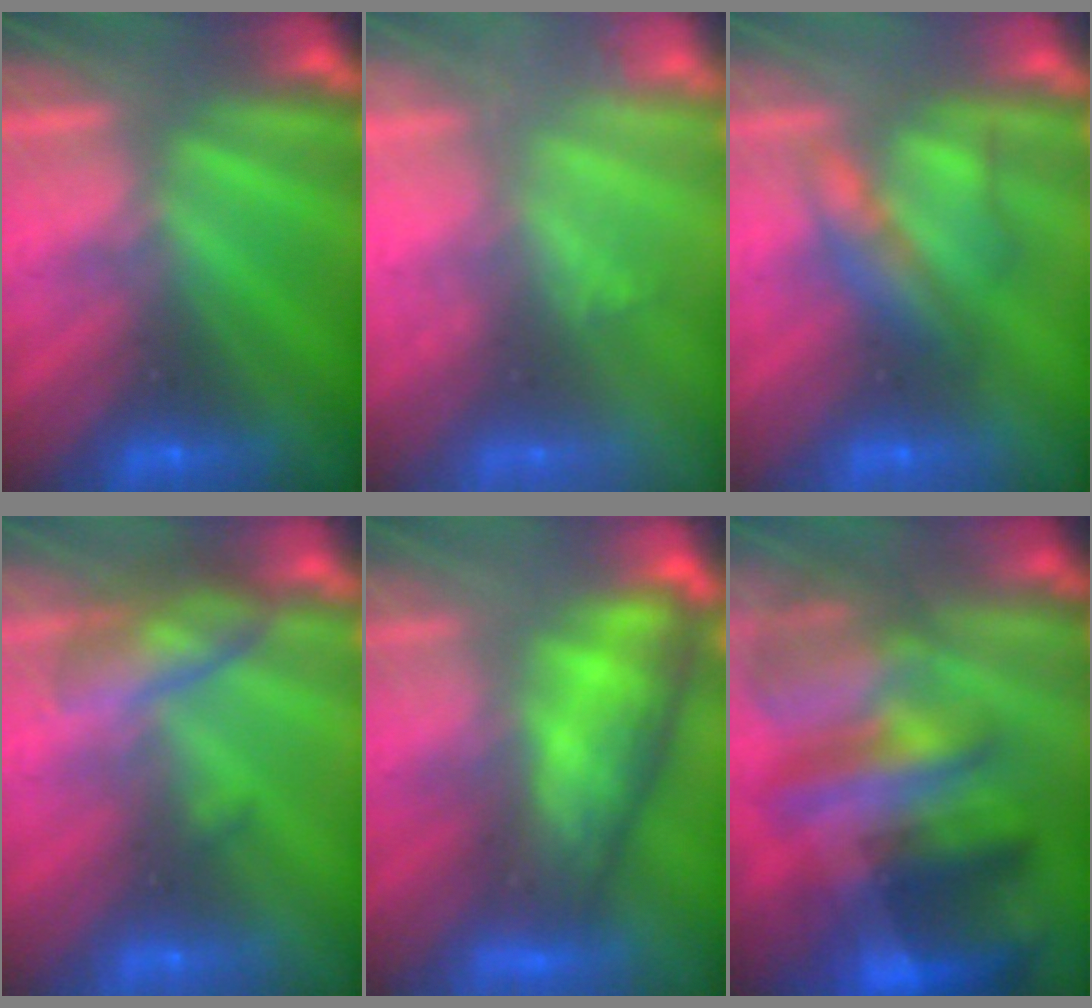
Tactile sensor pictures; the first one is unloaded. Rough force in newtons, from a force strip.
{"total": 1.6}
{"total": 2.2}
{"total": 2.7}
{"total": 7.8}
{"total": 8.3}